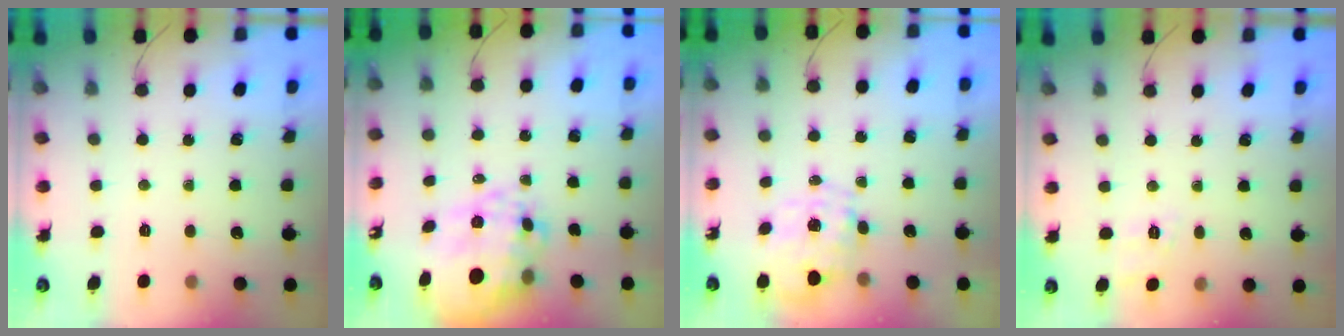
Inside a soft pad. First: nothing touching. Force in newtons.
{"total": 14.0, "press": 13.8, "slide": 2.7}
{"total": 1.3, "press": 1.2, "slide": 0.5}
{"total": 3.6, "press": 3.0, "slide": 2.0}